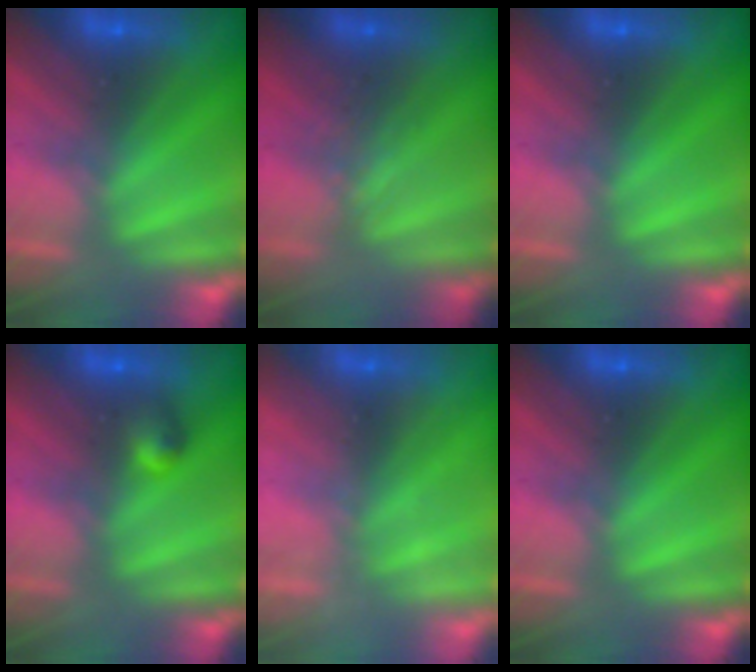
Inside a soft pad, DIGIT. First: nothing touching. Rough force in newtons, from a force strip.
{"total": 2.5}
{"total": 0.0}
{"total": 2.7}
{"total": 2.0}
{"total": 0.0}